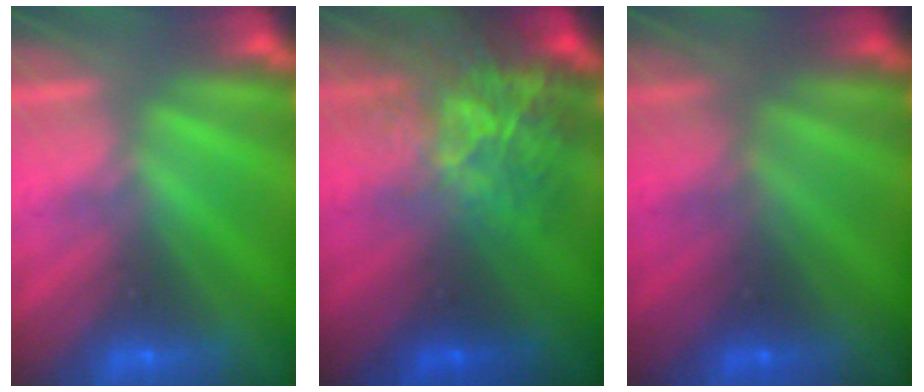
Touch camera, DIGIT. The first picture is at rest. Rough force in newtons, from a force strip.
{"total": 7.2}
{"total": 1.7}